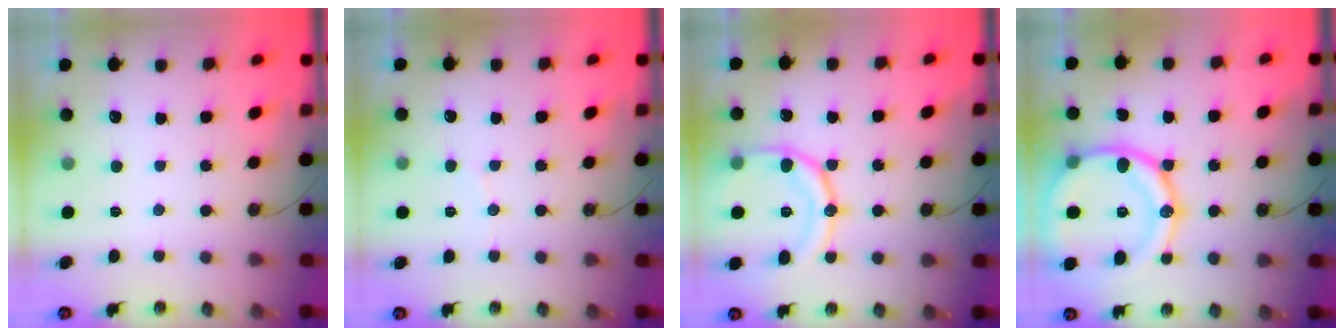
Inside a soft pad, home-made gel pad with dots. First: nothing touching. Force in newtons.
{"total": 4.7, "press": 4.6, "slide": 0.4}
{"total": 15.9, "press": 15.8, "slide": 1.8}
{"total": 21.9, "press": 21.7, "slide": 2.6}